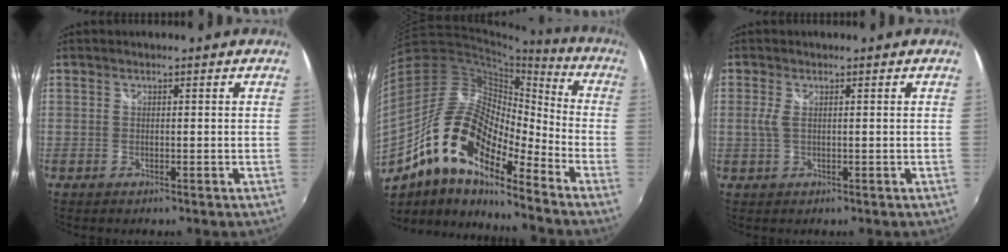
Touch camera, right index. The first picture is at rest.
{"total": 19.1, "force": [-11.0, 6.7, 14.1], "torque": [-0.246, -0.010, -0.224]}
{"total": 2.0, "force": [0.1, 0.5, 1.9], "torque": [-0.041, 0.000, 0.002]}